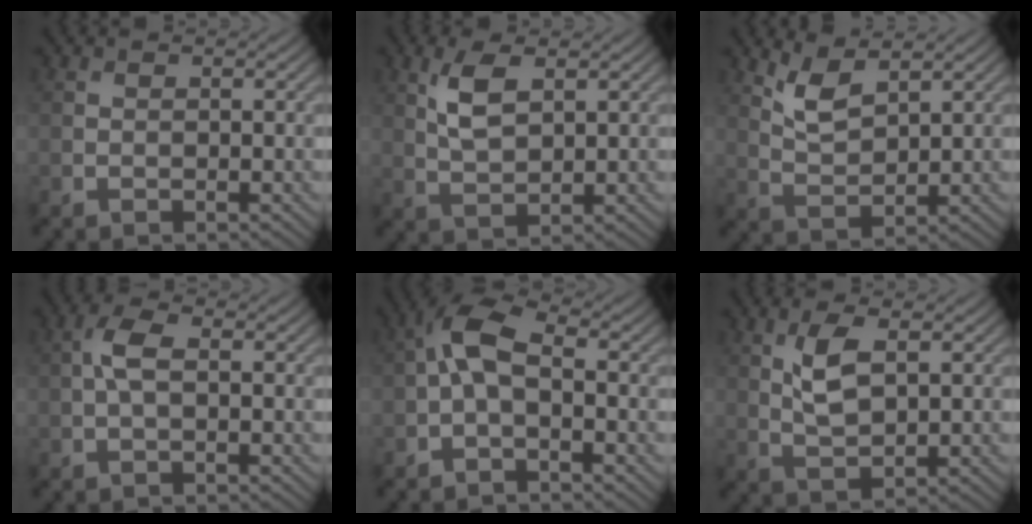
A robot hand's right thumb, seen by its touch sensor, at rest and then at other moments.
{"total": 4.5, "force": [1.9, 1.9, 3.6], "torque": [-0.086, 0.001, 0.040]}
{"total": 4.3, "force": [2.9, 1.4, 2.8], "torque": [-0.073, -0.006, 0.066]}
{"total": 2.9, "force": [0.1, 1.3, 2.6], "torque": [-0.059, 0.009, -0.004]}
{"total": 5.2, "force": [-0.4, 2.5, 4.5], "torque": [-0.099, 0.020, -0.018]}
{"total": 4.9, "force": [1.5, 2.1, 4.1], "torque": [-0.095, -0.001, 0.033]}